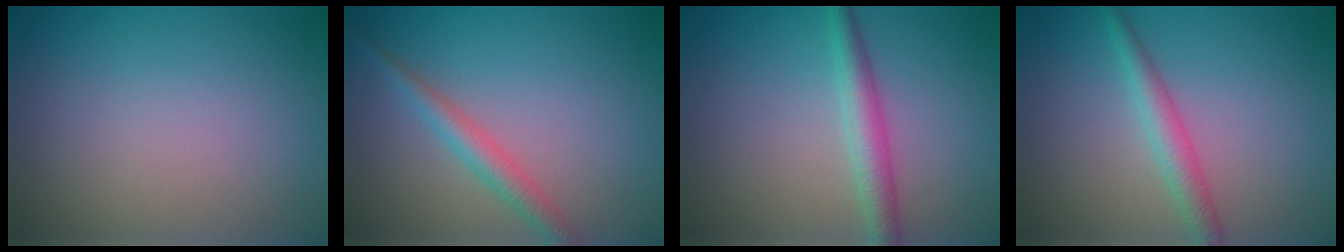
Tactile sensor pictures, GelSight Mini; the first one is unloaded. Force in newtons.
{"total": 2.5, "press": 2.5, "slide": 0.1}
{"total": 2.9, "press": 2.9, "slide": 0.0}
{"total": 2.6, "press": 2.6, "slide": 0.2}